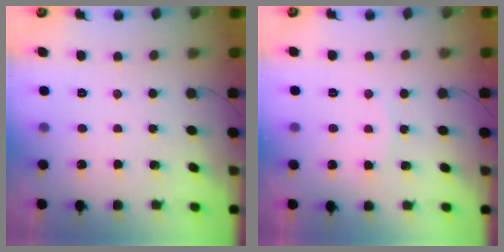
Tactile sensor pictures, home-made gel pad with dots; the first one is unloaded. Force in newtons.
{"total": 3.8, "press": 3.7, "slide": 0.6}